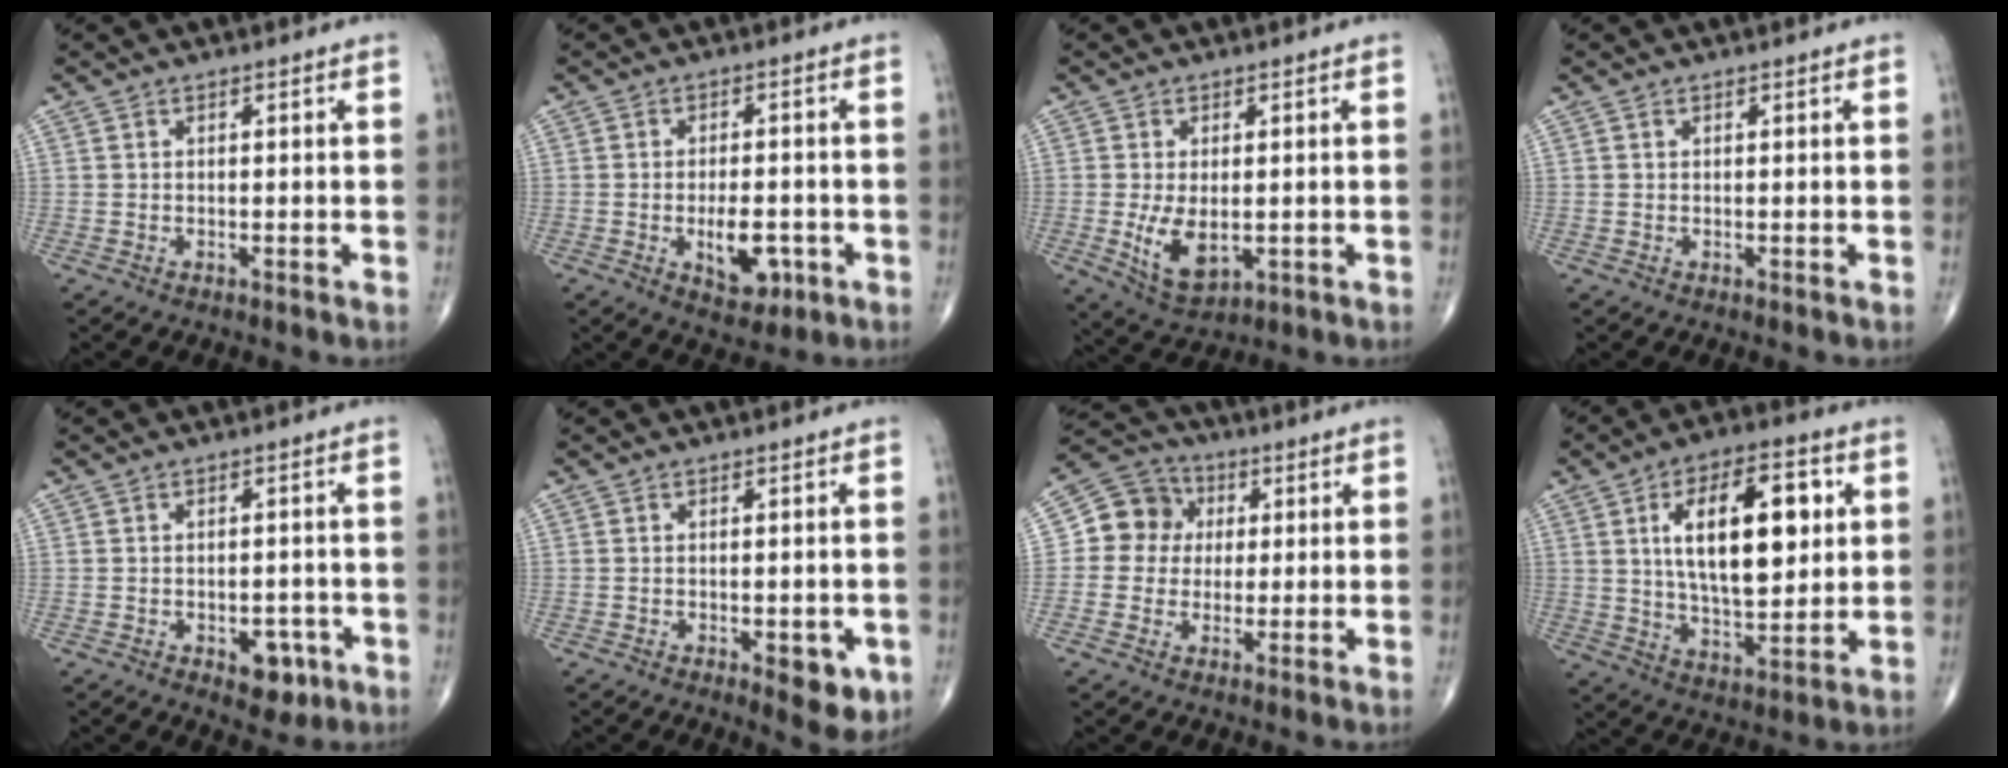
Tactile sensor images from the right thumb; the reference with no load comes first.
{"total": 7.3, "force": [-2.2, 3.8, 5.8], "torque": [-0.071, 0.005, -0.025]}
{"total": 7.5, "force": [-0.9, 4.1, 6.2], "torque": [-0.107, -0.017, -0.004]}
{"total": 0.0}
{"total": 5.4, "force": [-2.3, 3.1, 3.7], "torque": [-0.026, 0.010, -0.025]}
{"total": 5.9, "force": [-2.0, 2.5, 5.0], "torque": [-0.044, -0.005, -0.020]}
{"total": 8.9, "force": [1.1, 8.2, 3.4], "torque": [-0.028, 0.013, 0.006]}
{"total": 18.9, "force": [4.4, 8.7, 16.2], "torque": [-0.238, -0.006, 0.073]}